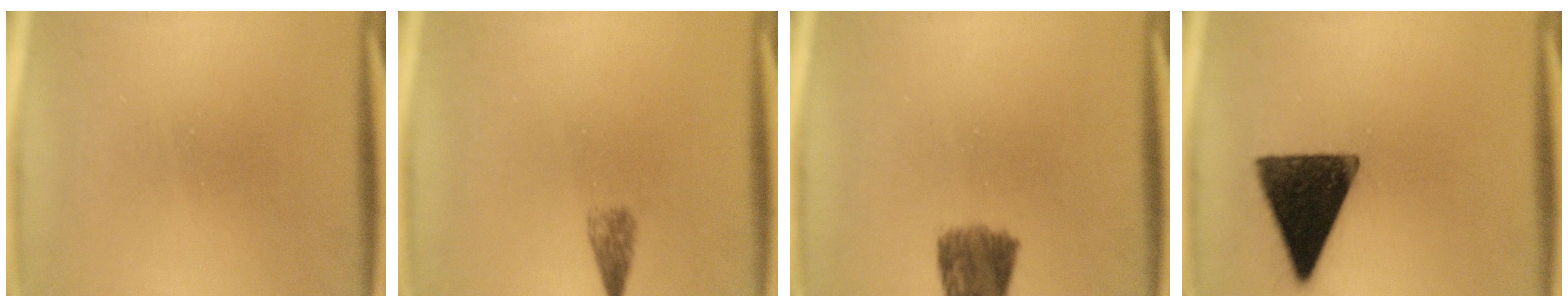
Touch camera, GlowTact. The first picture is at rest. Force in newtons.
{"total": 1.4}
{"total": 7.4}
{"total": 14.8}